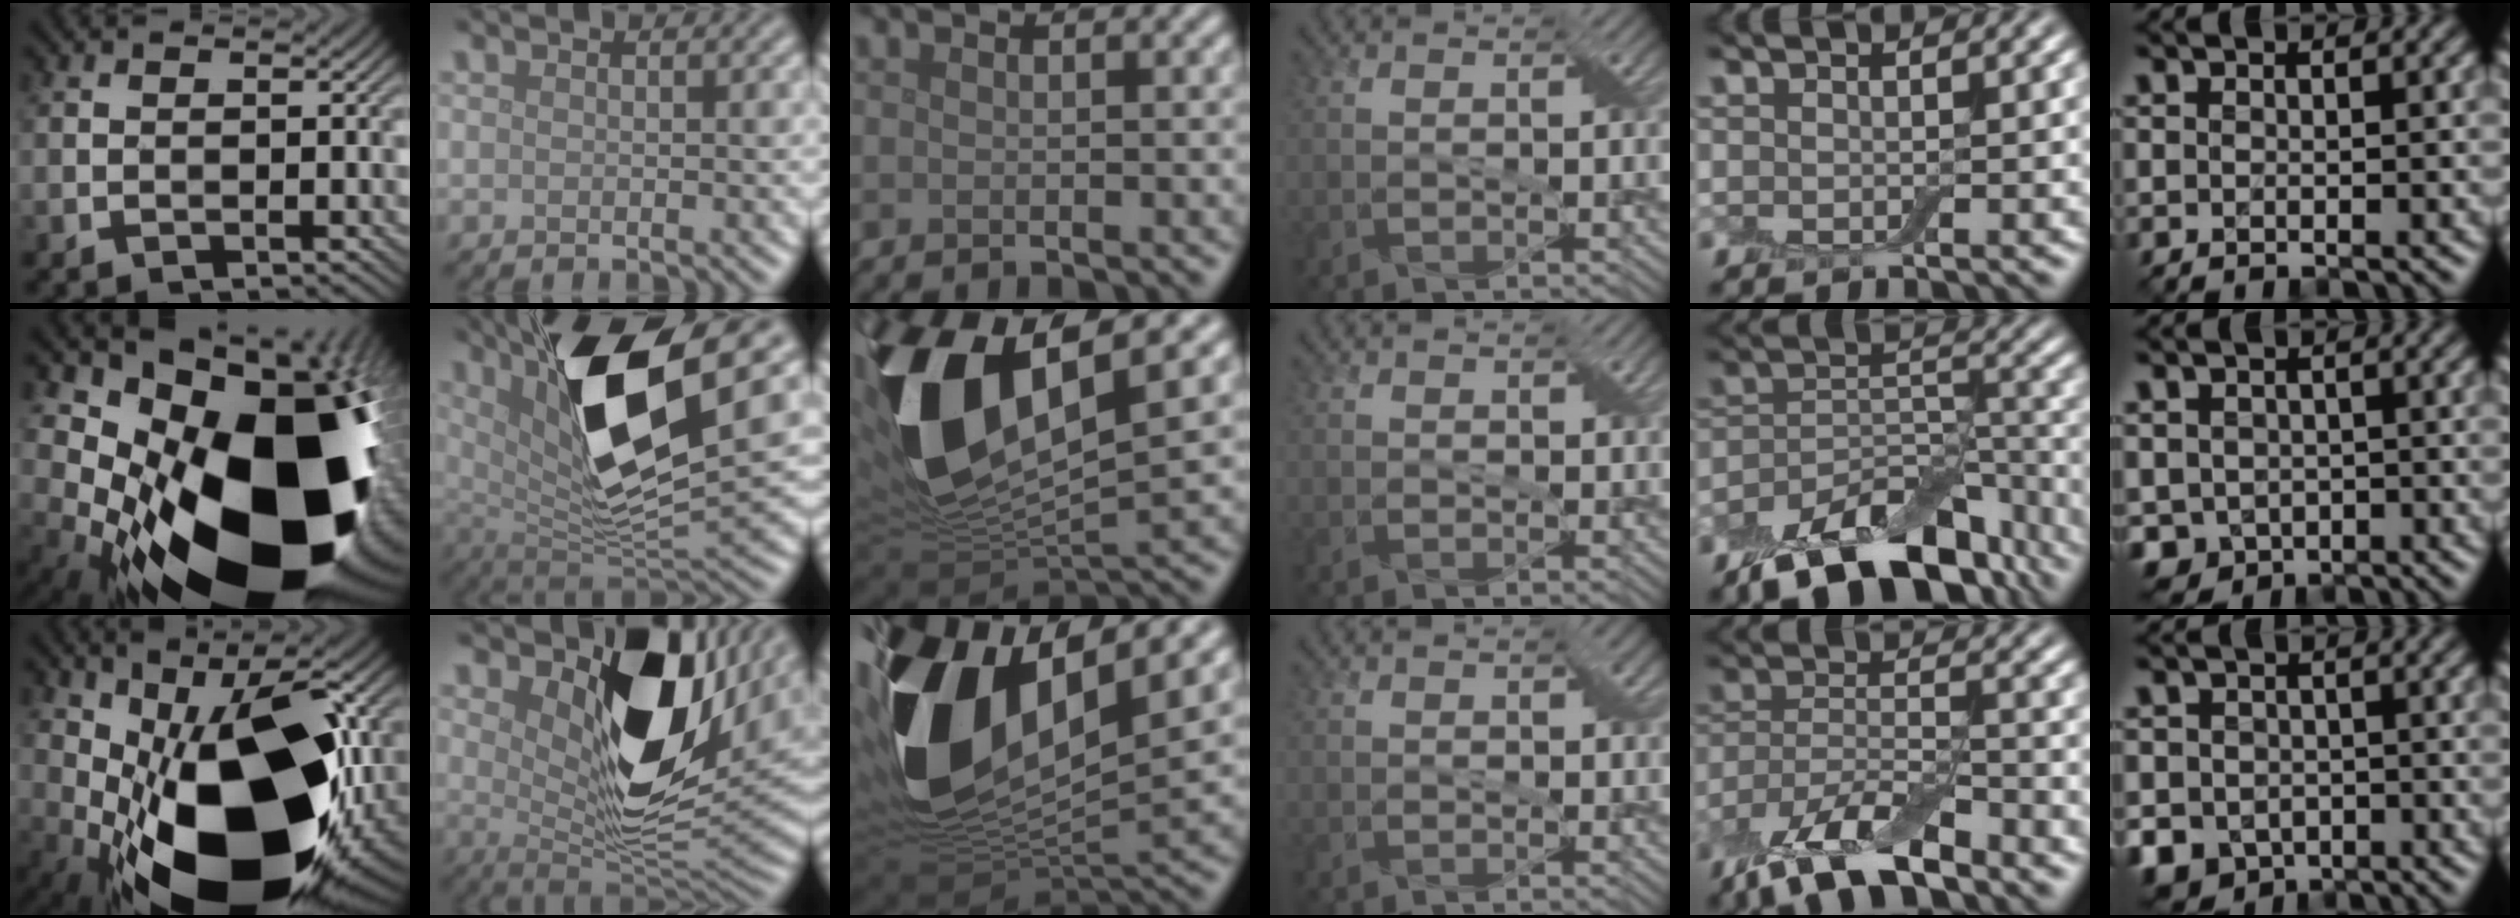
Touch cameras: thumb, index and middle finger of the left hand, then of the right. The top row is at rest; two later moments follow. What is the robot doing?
{"motion": "wrap", "object": "cling film"}